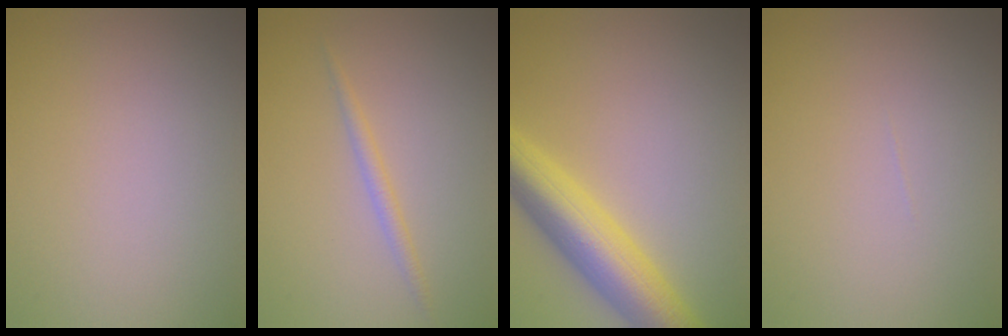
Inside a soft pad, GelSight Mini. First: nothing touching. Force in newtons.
{"total": 1.2, "press": 1.2, "slide": 0.1}
{"total": 7.5, "press": 7.4, "slide": 0.2}
{"total": 0.0}